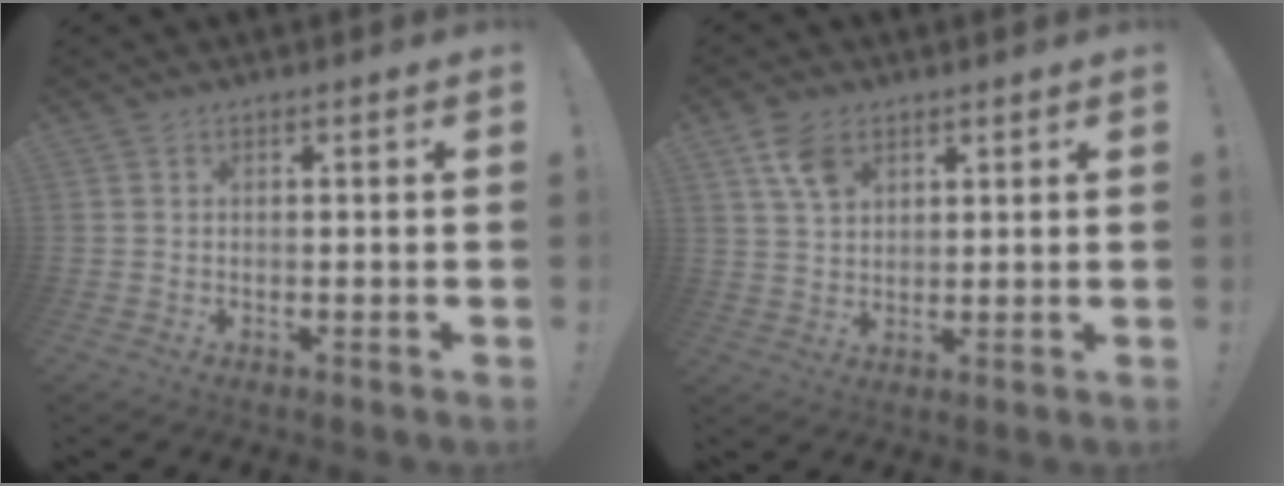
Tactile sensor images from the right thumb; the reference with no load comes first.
{"total": 7.4, "force": [4.1, 4.6, 4.1], "torque": [-0.068, -0.012, 0.079]}